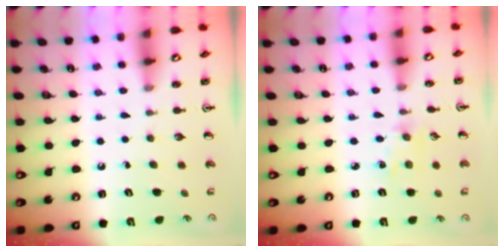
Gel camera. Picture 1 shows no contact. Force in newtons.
{"total": 2.1, "press": 2.0, "slide": 0.4}